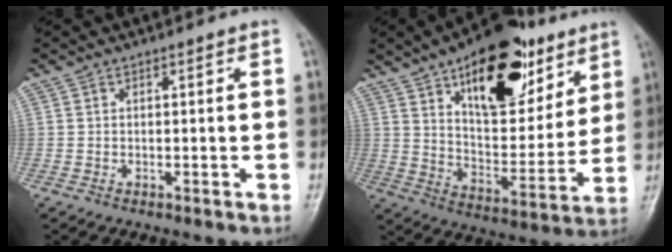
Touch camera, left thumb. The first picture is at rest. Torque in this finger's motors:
{"motor_torque": [0.36, 0.59, 1.12, -1.66, 0.20]}